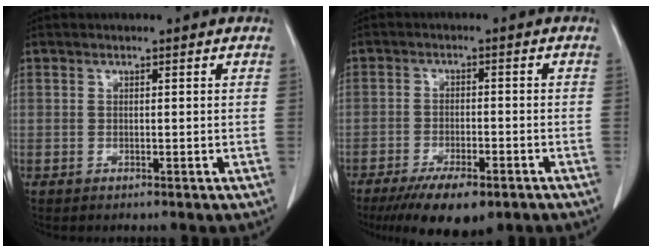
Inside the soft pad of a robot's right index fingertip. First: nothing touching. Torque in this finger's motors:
{"motor_torque": [0.27, -0.13, 0.14, 0.01]}